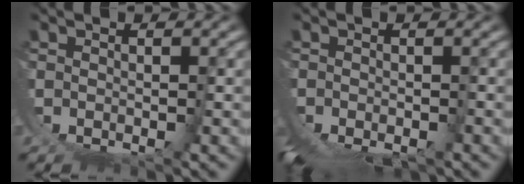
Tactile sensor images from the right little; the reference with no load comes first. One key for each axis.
{"total": 4.0, "fx": -3.2, "fy": -1.0, "fz": 2.2, "tx": -0.010, "ty": -0.022, "tz": -0.036}